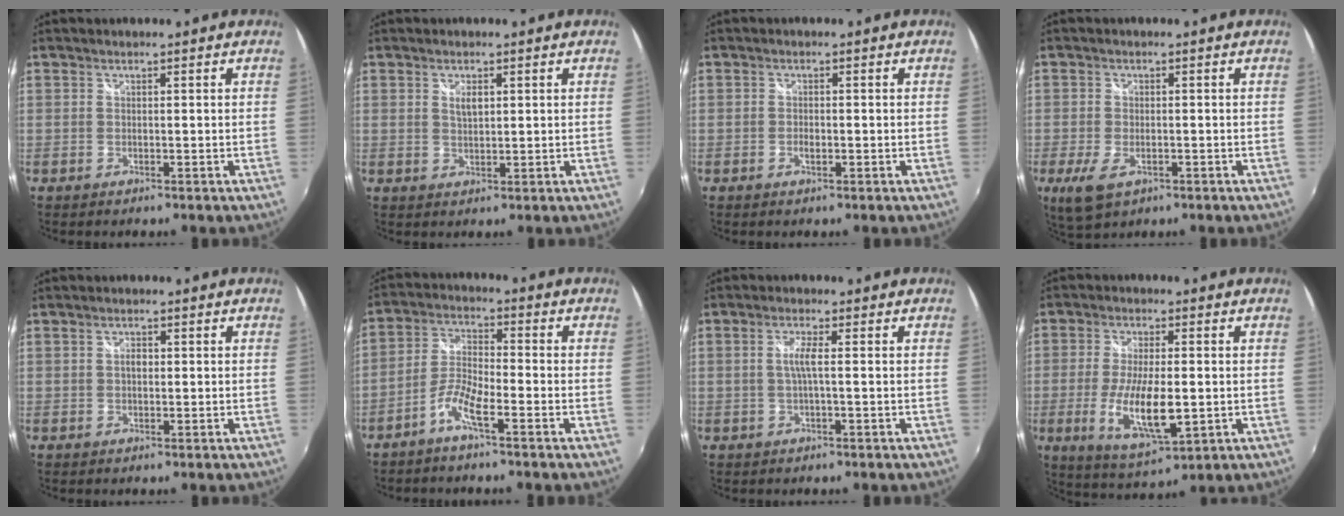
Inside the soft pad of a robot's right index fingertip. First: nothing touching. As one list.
[{"total": 2.5, "force": [0.9, 1.3, 2.0], "torque": [-0.034, 0.000, 0.016]}, {"total": 1.4, "force": [-0.5, 0.7, 1.0], "torque": [-0.022, -0.002, -0.010]}, {"total": 6.1, "force": [-2.8, 3.2, 4.4], "torque": [-0.101, -0.018, -0.048]}, {"total": 1.5, "force": [0.1, 1.0, 1.1], "torque": [-0.019, 0.004, 0.000]}, {"total": 5.9, "force": [-3.8, 0.9, 4.5], "torque": [-0.106, 0.008, -0.077]}, {"total": 2.8, "force": [-0.2, 0.0, 2.8], "torque": [-0.056, 0.001, -0.004]}, {"total": 11.9, "force": [-2.2, 4.0, 11.0], "torque": [-0.216, -0.023, -0.032]}]